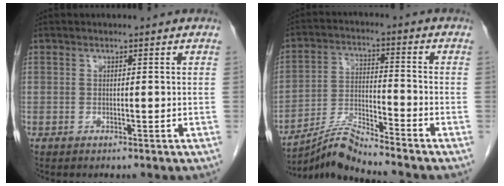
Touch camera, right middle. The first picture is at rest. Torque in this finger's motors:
{"motor_torque": [-0.25, -0.17, -0.08, 0.02]}